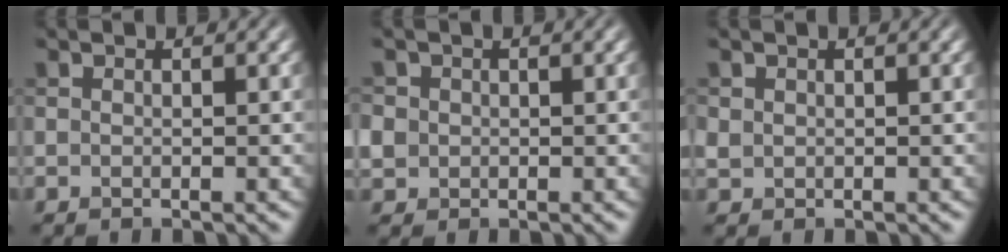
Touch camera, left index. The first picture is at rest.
{"total": 2.5, "force": [0.1, 2.4, 0.7], "torque": [-0.023, 0.009, 0.004]}
{"total": 0.8, "force": [0.3, 0.7, 0.2], "torque": [-0.002, -0.001, 0.008]}